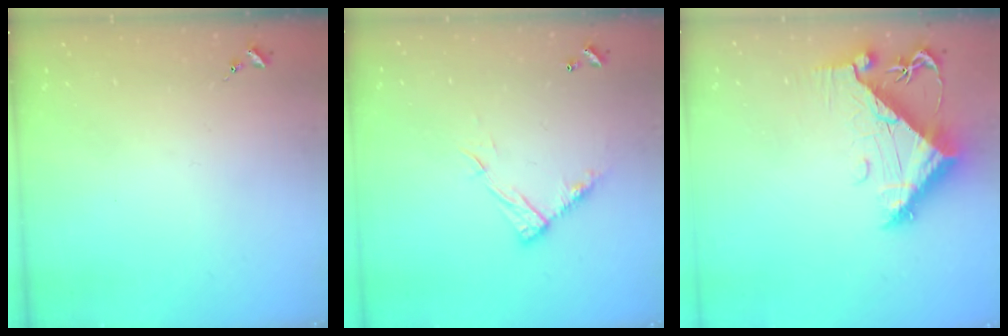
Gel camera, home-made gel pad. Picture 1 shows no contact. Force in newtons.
{"total": 10.6, "press": 10.6, "slide": 0.4}
{"total": 9.1, "press": 9.1, "slide": 1.1}